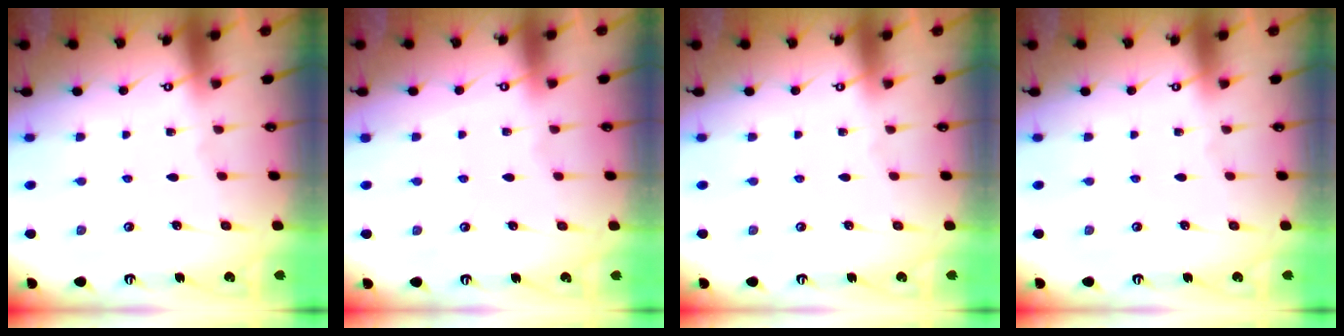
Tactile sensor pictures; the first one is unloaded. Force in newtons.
{"total": 3.9, "press": 3.9, "slide": 0.1}
{"total": 0.0}
{"total": 0.0}